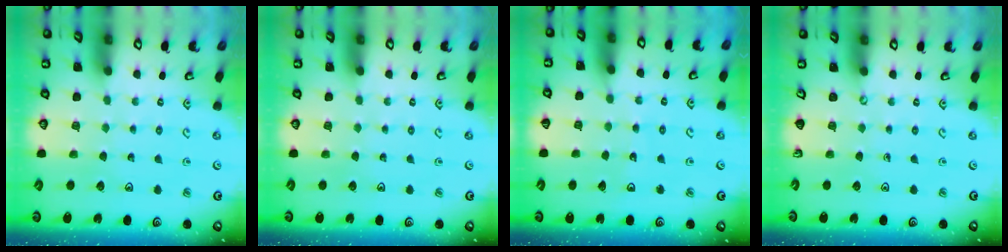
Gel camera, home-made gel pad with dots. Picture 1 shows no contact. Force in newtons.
{"total": 0.0}
{"total": 3.5, "press": 3.5, "slide": 0.4}
{"total": 0.0}